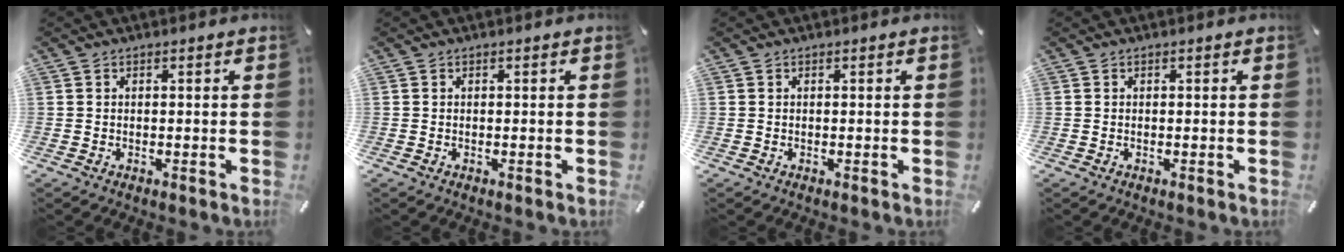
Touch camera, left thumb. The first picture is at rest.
{"total": 0.0}
{"total": 0.0}
{"total": 0.0}